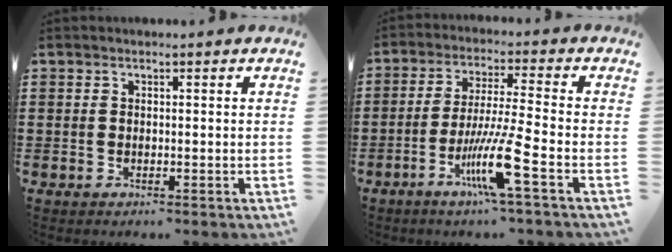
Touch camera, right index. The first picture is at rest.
{"total": 9.6, "force": [-4.5, -0.3, 8.5], "torque": [-0.173, -0.019, -0.087]}